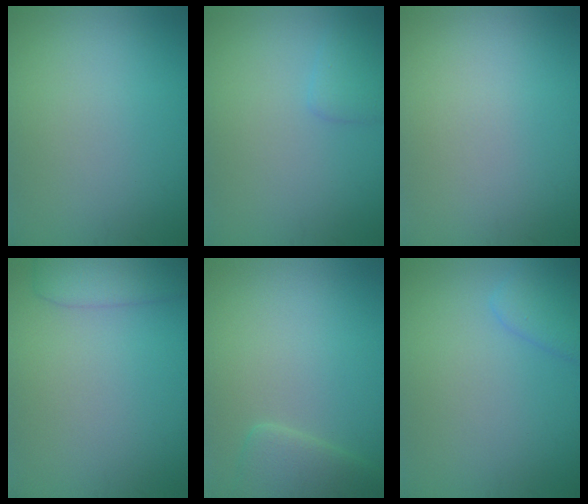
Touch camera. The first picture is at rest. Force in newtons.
{"total": 1.6, "press": 1.6, "slide": 0.1}
{"total": 0.0}
{"total": 4.2, "press": 4.2, "slide": 0.3}
{"total": 2.9, "press": 2.9, "slide": 0.3}
{"total": 2.5, "press": 2.5, "slide": 0.2}